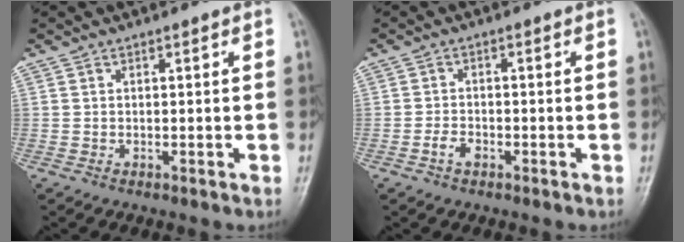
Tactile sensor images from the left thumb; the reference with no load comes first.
{"total": 2.5, "force": [-1.4, 1.5, 1.4], "torque": [-0.026, 0.010, -0.026]}